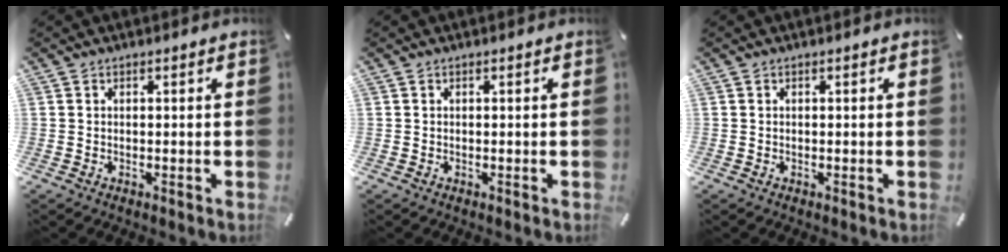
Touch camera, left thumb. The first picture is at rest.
{"total": 0.0}
{"total": 0.0}